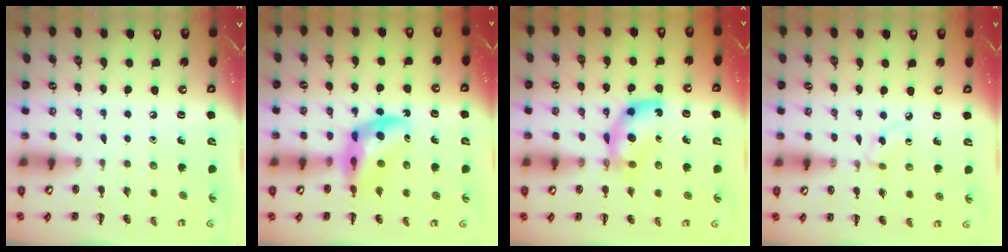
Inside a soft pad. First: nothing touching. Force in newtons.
{"total": 9.8, "press": 9.3, "slide": 2.9}
{"total": 7.9, "press": 7.9, "slide": 0.9}
{"total": 2.7, "press": 2.5, "slide": 1.1}